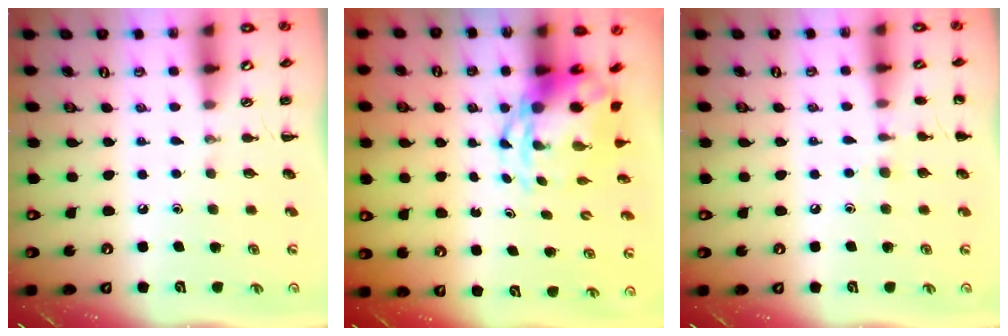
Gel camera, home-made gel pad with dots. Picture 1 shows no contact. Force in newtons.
{"total": 5.9, "press": 5.6, "slide": 2.0}
{"total": 6.2, "press": 5.9, "slide": 1.8}